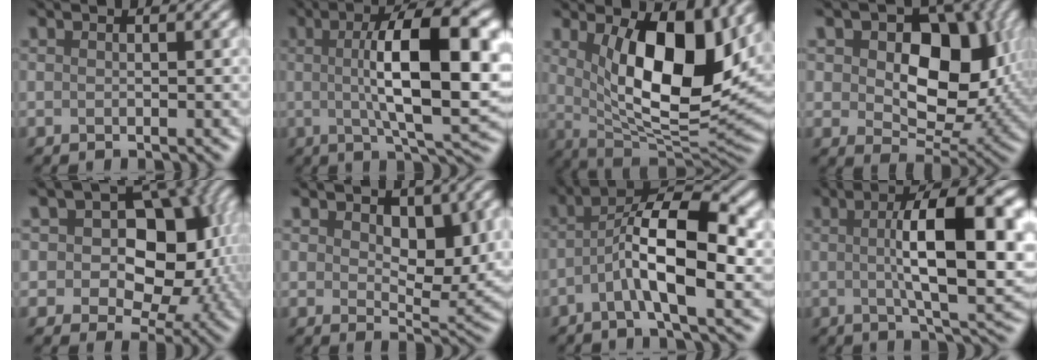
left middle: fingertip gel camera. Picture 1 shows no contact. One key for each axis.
{"total": 10.0, "fx": 0.6, "fy": 2.0, "fz": 9.7, "tx": -0.155, "ty": 0.012, "tz": 0.030}
{"total": 9.9, "fx": 2.2, "fy": 3.2, "fz": 9.1, "tx": -0.160, "ty": -0.009, "tz": 0.060}
{"total": 8.7, "fx": 1.5, "fy": 5.7, "fz": 6.4, "tx": -0.115, "ty": -0.003, "tz": 0.045}
{"total": 8.5, "fx": 0.4, "fy": 6.0, "fz": 5.9, "tx": -0.064, "ty": 0.011, "tz": 0.019}
{"total": 2.3, "fx": 0.9, "fy": 1.2, "fz": 1.8, "tx": -0.048, "ty": -0.007, "tz": 0.039}
{"total": 6.3, "fx": -1.8, "fy": 1.0, "fz": 5.9, "tx": -0.138, "ty": 0.019, "tz": -0.016}
{"total": 9.0, "fx": 0.4, "fy": 1.7, "fz": 8.8, "tx": -0.142, "ty": 0.010, "tz": 0.026}